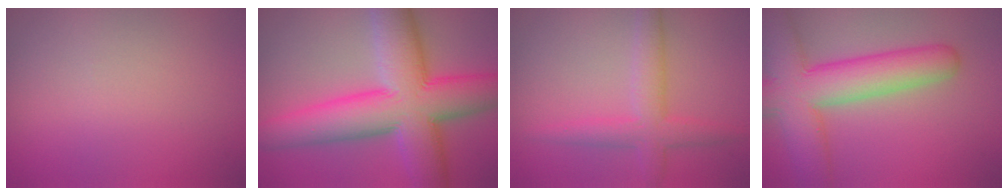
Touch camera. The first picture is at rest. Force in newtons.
{"total": 11.9, "press": 11.9, "slide": 0.5}
{"total": 3.5, "press": 3.5, "slide": 0.1}
{"total": 9.1, "press": 9.1, "slide": 0.4}